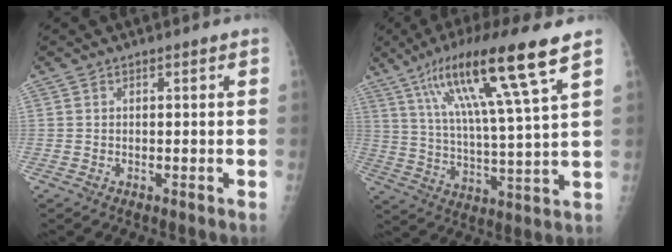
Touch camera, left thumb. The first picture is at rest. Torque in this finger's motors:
{"motor_torque": [0.38, 0.41, 1.61, -1.16, 0.29]}